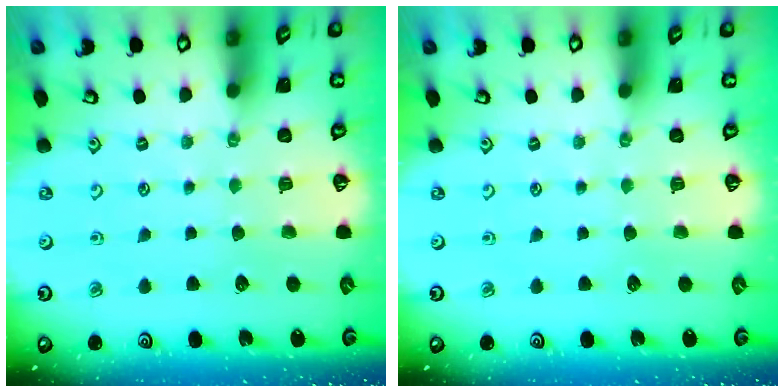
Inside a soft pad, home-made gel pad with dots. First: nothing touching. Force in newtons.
{"total": 0.0}